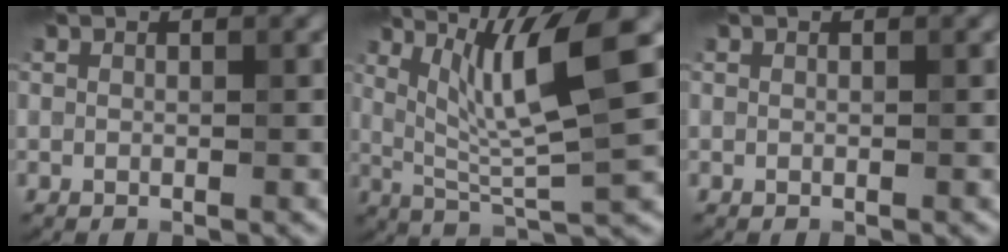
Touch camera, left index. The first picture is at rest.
{"total": 8.6, "force": [3.0, 1.5, 7.9], "torque": [-0.133, -0.003, 0.057]}
{"total": 0.0}